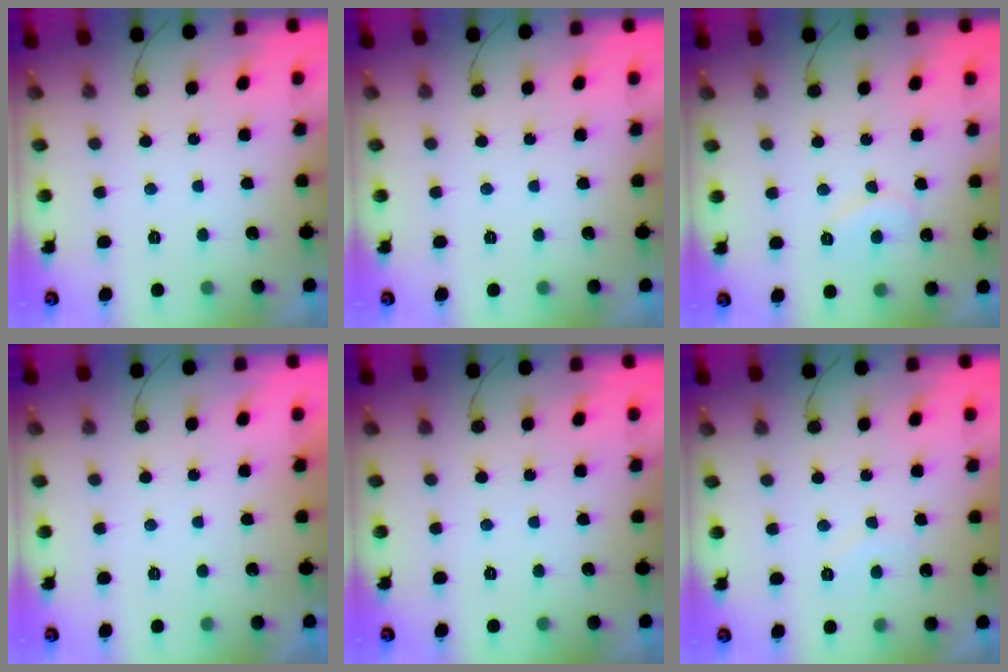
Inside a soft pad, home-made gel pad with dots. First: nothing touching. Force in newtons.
{"total": 0.0}
{"total": 6.7, "press": 6.7, "slide": 0.4}
{"total": 1.6, "press": 1.6, "slide": 0.1}
{"total": 0.0}
{"total": 4.8, "press": 4.8, "slide": 0.3}